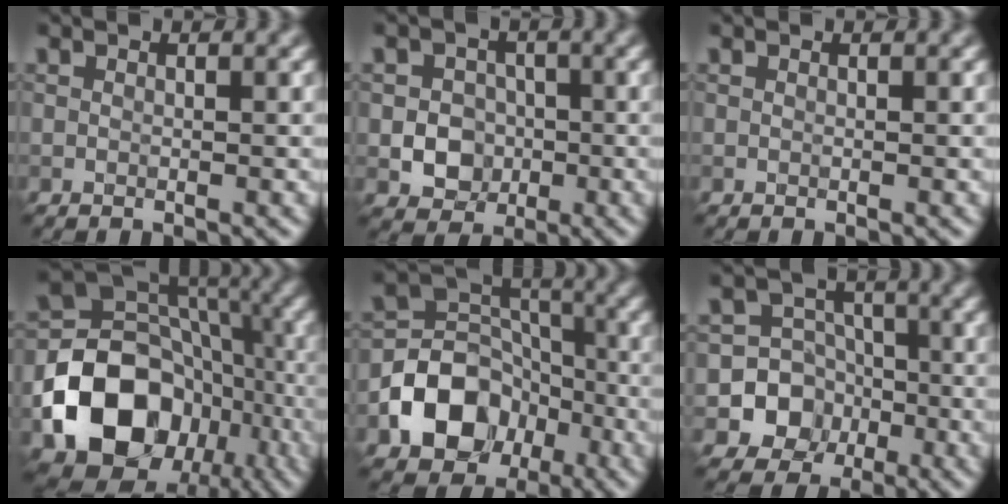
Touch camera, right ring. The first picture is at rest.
{"total": 3.6, "force": [-0.8, 3.2, 1.6], "torque": [-0.010, -0.001, -0.021]}
{"total": 0.0}
{"total": 15.8, "force": [-5.7, 12.8, 7.4], "torque": [-0.130, -0.010, -0.107]}
{"total": 9.0, "force": [-3.8, 7.0, 4.2], "torque": [-0.059, 0.001, -0.078]}
{"total": 8.4, "force": [-2.8, 7.8, 1.5], "torque": [-0.008, 0.001, -0.074]}